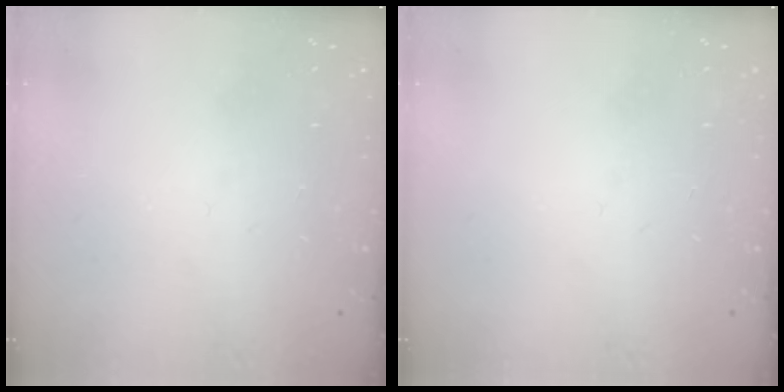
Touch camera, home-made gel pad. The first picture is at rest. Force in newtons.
{"total": 0.0}